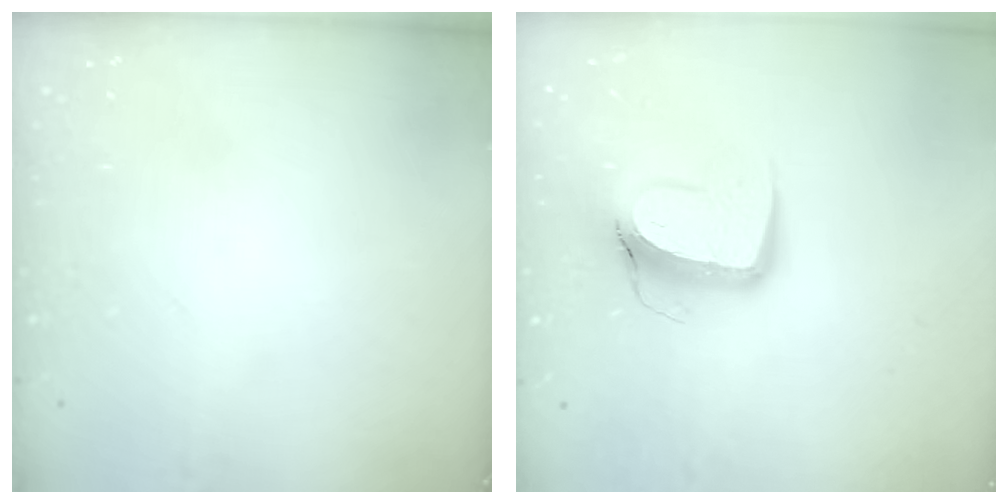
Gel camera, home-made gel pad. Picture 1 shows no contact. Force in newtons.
{"total": 11.6, "press": 11.5, "slide": 1.3}